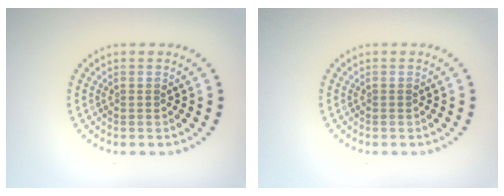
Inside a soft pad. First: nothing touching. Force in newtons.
{"total": 0.0}